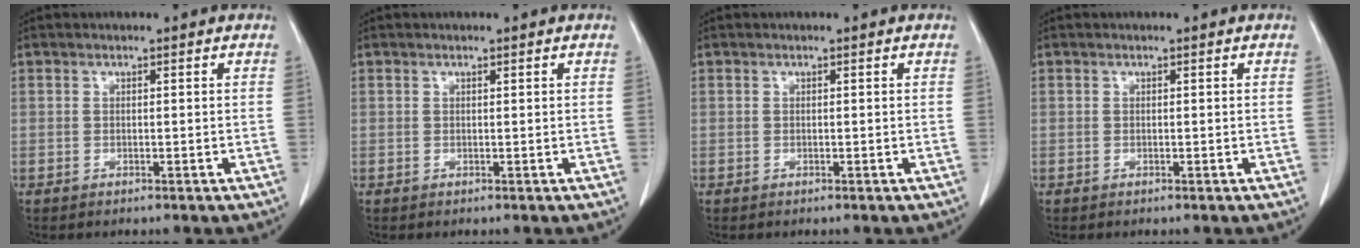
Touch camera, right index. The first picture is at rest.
{"total": 0.0}
{"total": 0.0}
{"total": 0.0}